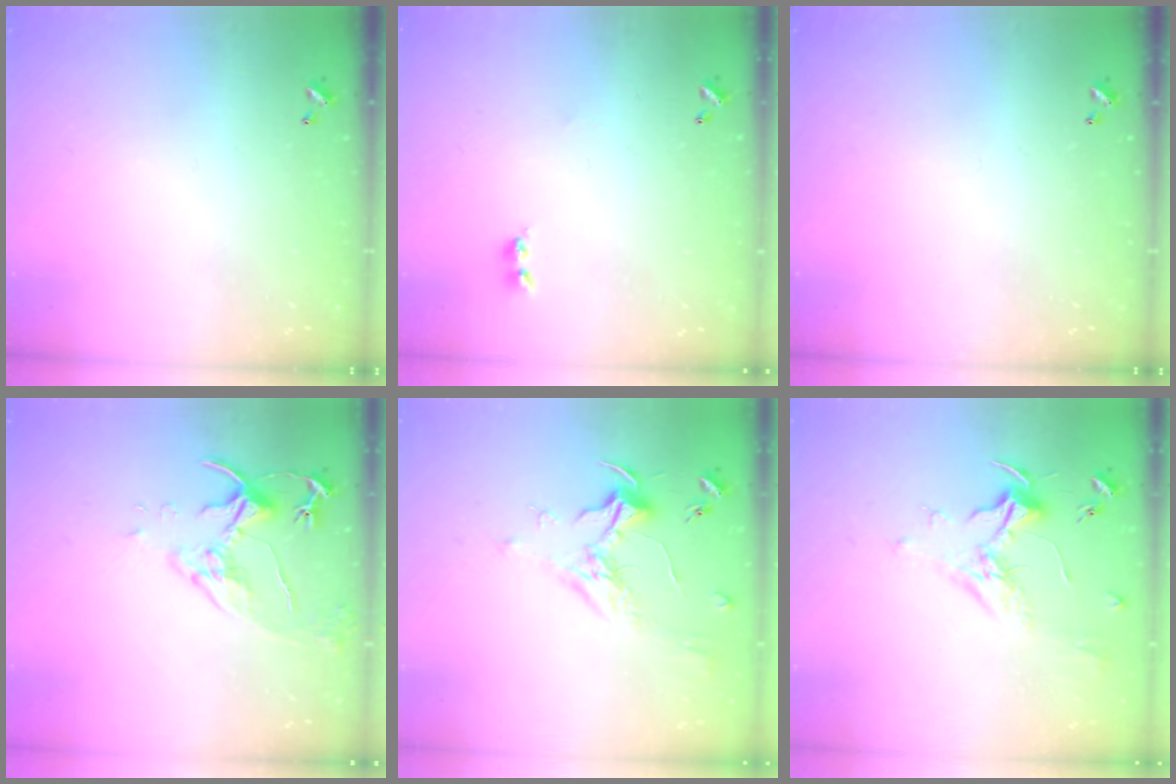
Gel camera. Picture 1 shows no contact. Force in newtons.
{"total": 2.2, "press": 2.1, "slide": 0.6}
{"total": 0.0}
{"total": 5.6, "press": 5.6, "slide": 0.6}
{"total": 1.8, "press": 1.6, "slide": 0.7}
{"total": 1.9, "press": 1.7, "slide": 0.8}